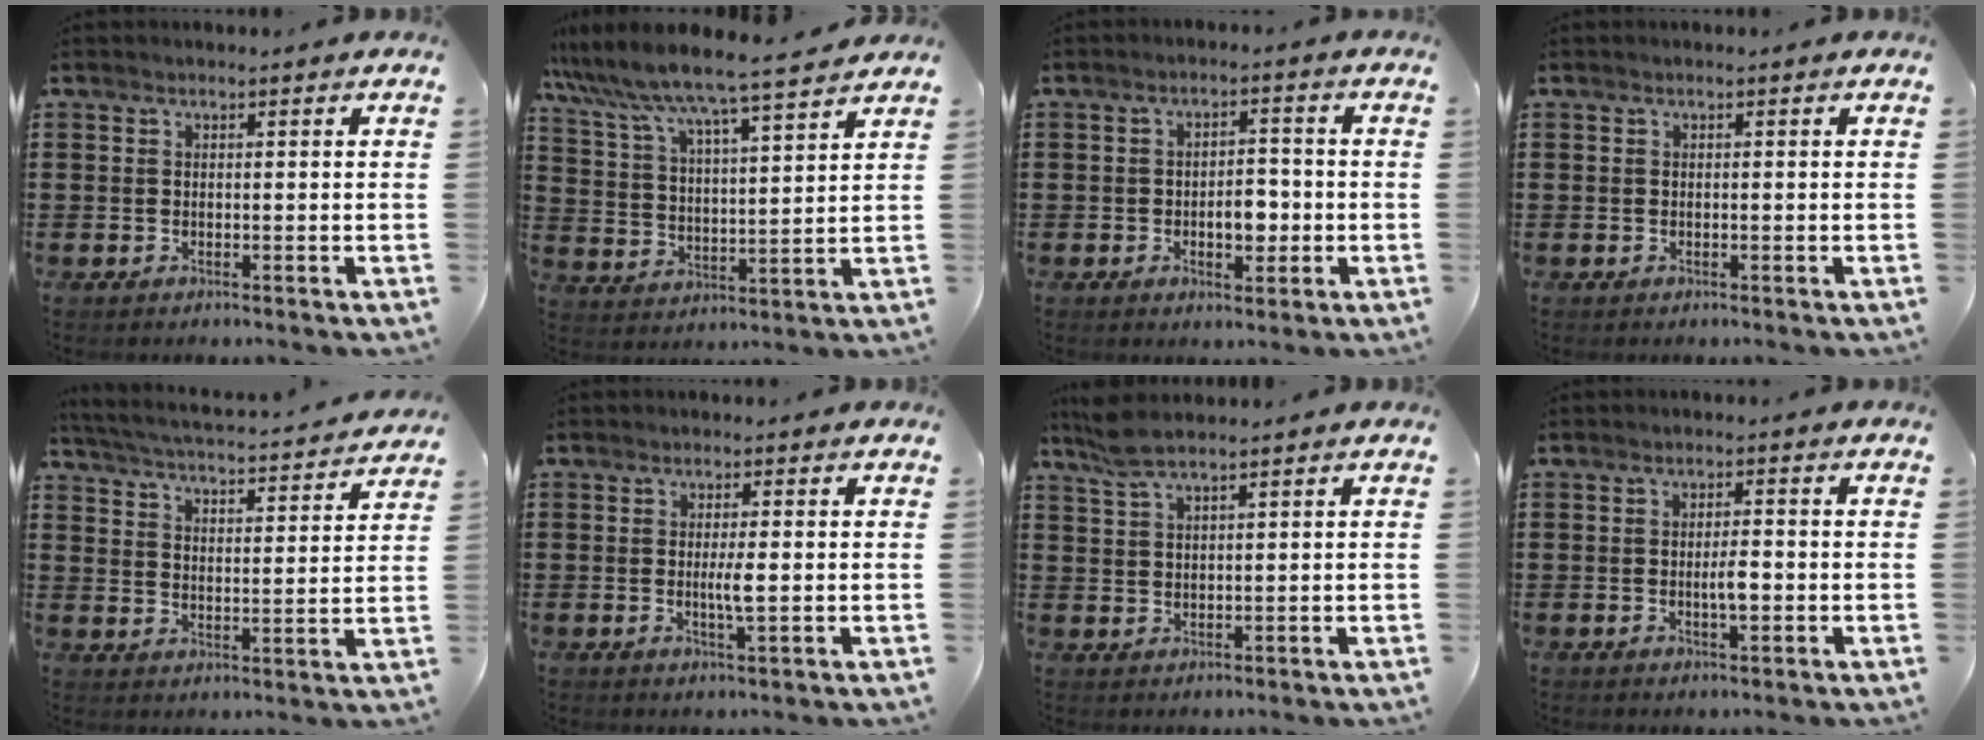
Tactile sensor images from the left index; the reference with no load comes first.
{"total": 6.6, "force": [6.2, -0.4, 2.2], "torque": [-0.068, -0.042, 0.101]}
{"total": 4.7, "force": [-1.0, 2.6, 3.8], "torque": [-0.056, 0.001, -0.024]}
{"total": 0.0}
{"total": 3.8, "force": [3.6, -0.4, 1.0], "torque": [-0.039, -0.035, 0.054]}
{"total": 3.0, "force": [-0.1, 0.2, 3.0], "torque": [-0.055, -0.005, -0.003]}
{"total": 4.1, "force": [3.2, 0.6, 2.6], "torque": [-0.058, 0.000, 0.059]}
{"total": 3.1, "force": [-0.5, 0.9, 3.0], "torque": [-0.053, 0.003, -0.009]}